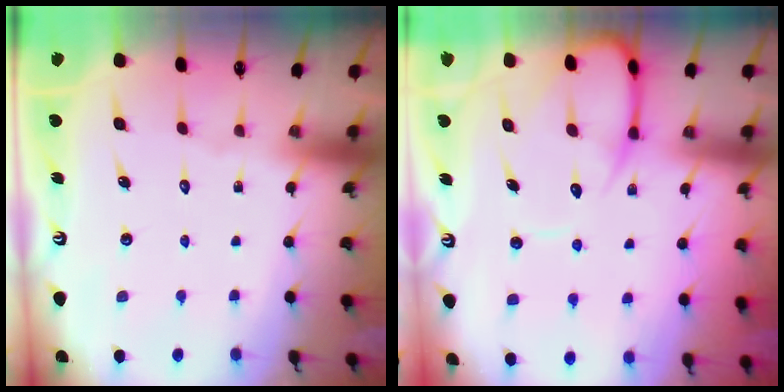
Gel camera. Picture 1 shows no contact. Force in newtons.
{"total": 7.9, "press": 7.9, "slide": 0.9}